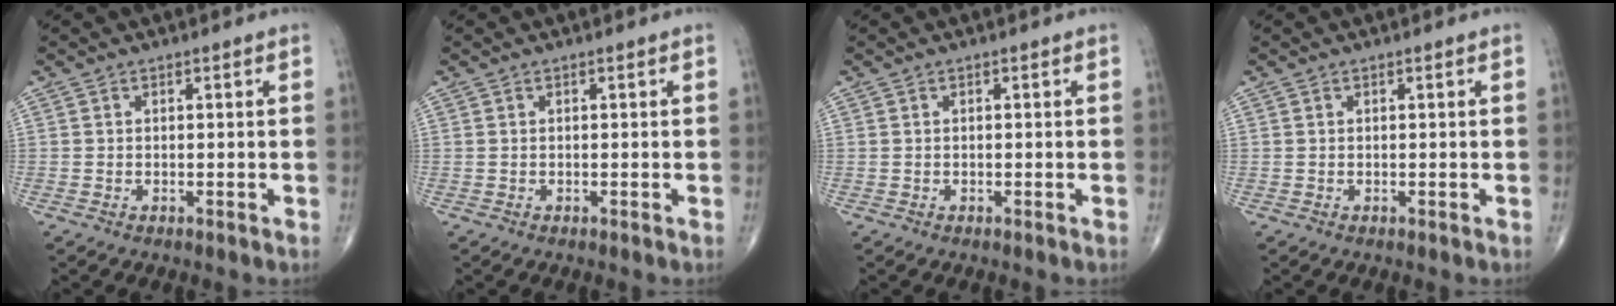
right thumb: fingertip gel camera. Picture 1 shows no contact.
{"total": 0.0}
{"total": 0.0}
{"total": 0.0}